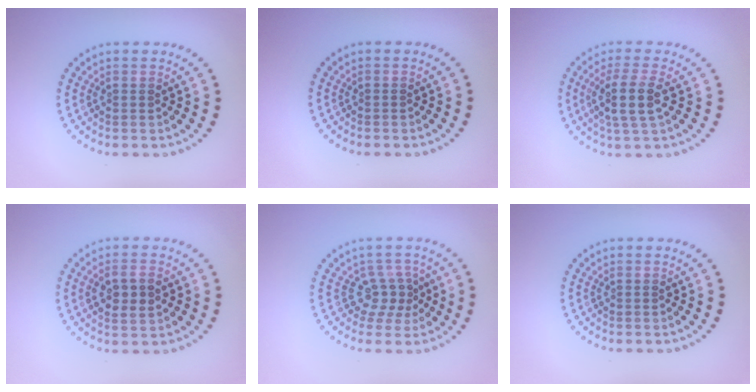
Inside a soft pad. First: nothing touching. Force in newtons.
{"total": 0.0}
{"total": 3.4, "press": 3.0, "slide": 1.5}
{"total": 3.0, "press": 2.9, "slide": 0.6}
{"total": 2.5, "press": 1.7, "slide": 1.8}
{"total": 0.0}